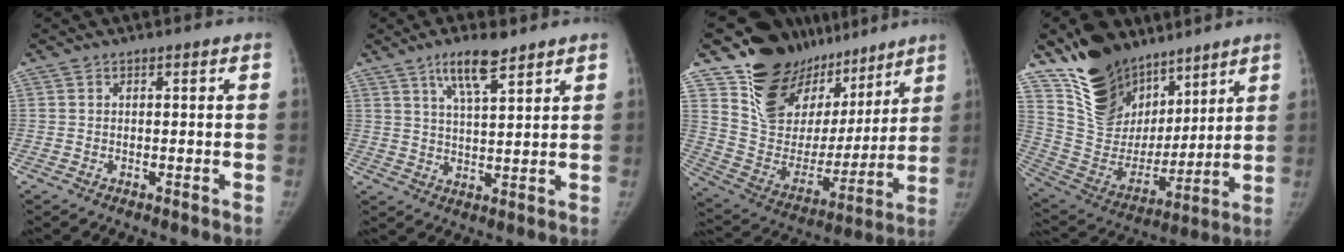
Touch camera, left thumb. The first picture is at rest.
{"total": 7.7, "force": [5.2, 2.0, 5.3], "torque": [-0.088, -0.027, 0.095]}
{"total": 25.8, "force": [18.6, 15.0, 9.7], "torque": [-0.122, -0.087, 0.311]}
{"total": 22.0, "force": [15.0, 13.1, 9.4], "torque": [-0.114, -0.070, 0.273]}